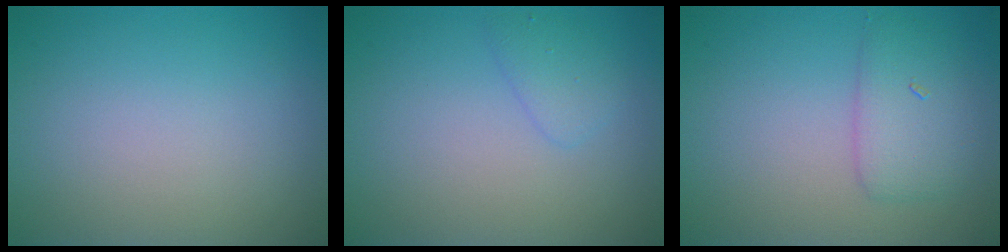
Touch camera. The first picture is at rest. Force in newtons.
{"total": 1.4, "press": 1.4, "slide": 0.1}
{"total": 2.9, "press": 2.9, "slide": 0.1}